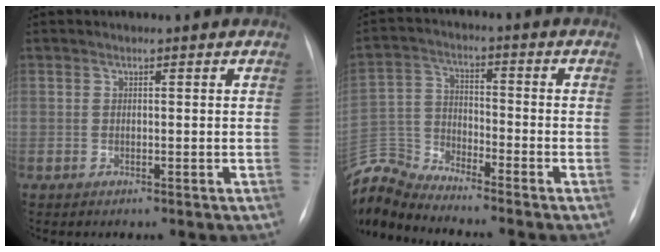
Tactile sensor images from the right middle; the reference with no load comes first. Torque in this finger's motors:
{"motor_torque": [-0.07, -0.41, 0.01, 0.00]}